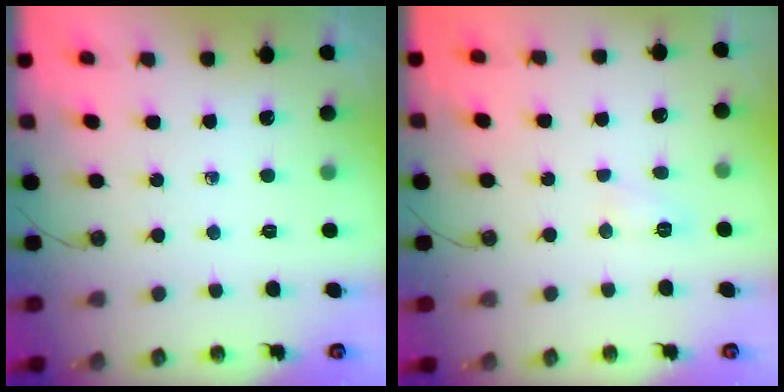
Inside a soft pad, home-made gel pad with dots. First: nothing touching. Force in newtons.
{"total": 6.0, "press": 5.9, "slide": 0.8}